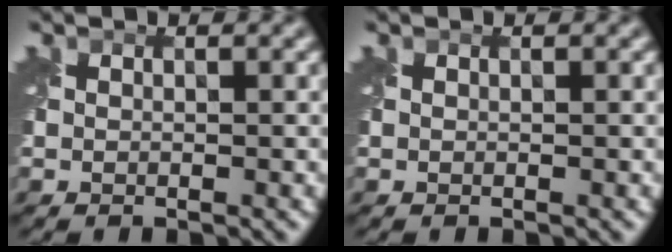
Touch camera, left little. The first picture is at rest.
{"total": 0.0}